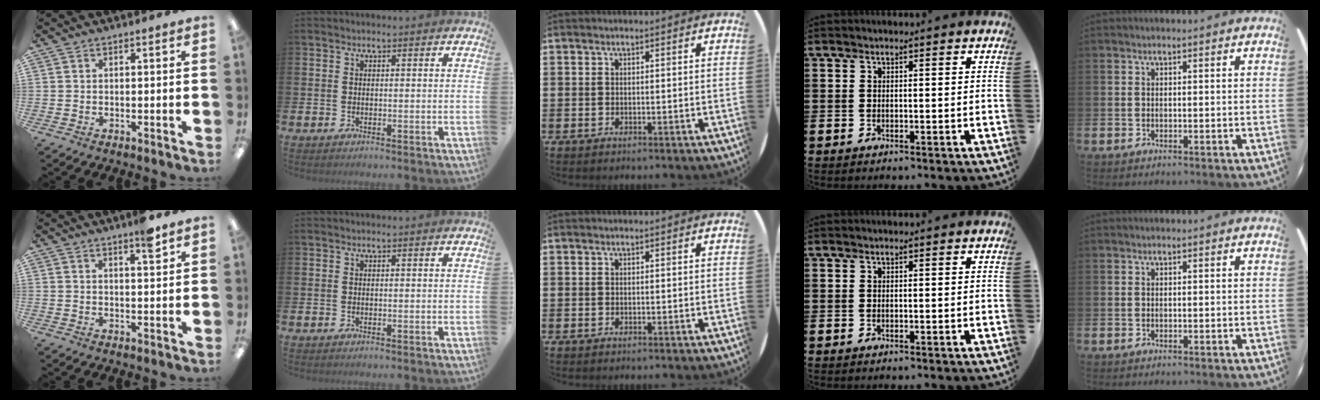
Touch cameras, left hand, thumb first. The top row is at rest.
{"thumb": {"total": 4.7, "force": [3.5, 0.6, 3.1], "torque": [-0.046, -0.018, 0.056]}}